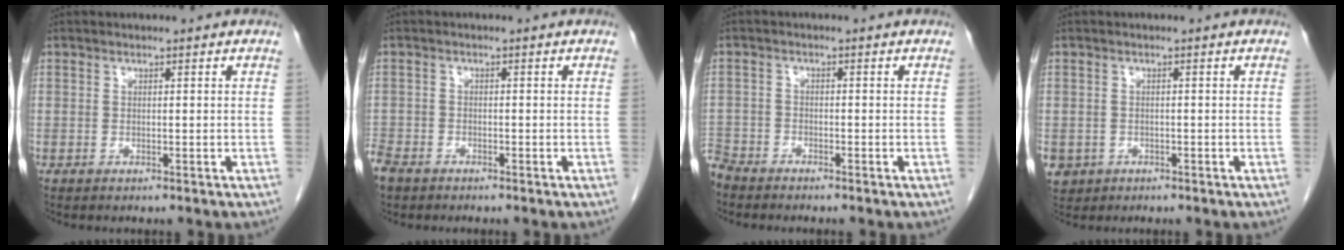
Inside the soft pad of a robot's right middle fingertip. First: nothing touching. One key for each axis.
{"total": 4.0, "fx": -3.2, "fy": 2.1, "fz": 1.5, "tx": -0.038, "ty": -0.004, "tz": -0.062}
{"total": 3.8, "fx": -3.6, "fy": 1.0, "fz": 0.4, "tx": -0.005, "ty": -0.009, "tz": -0.075}
{"total": 4.2, "fx": -1.8, "fy": 3.6, "fz": 1.0, "tx": -0.022, "ty": 0.002, "tz": -0.025}